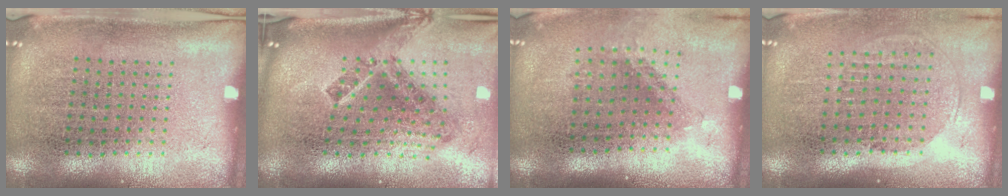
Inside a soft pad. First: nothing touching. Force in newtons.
{"total": 2.4, "press": 1.5, "slide": 1.9}
{"total": 1.4, "press": 1.0, "slide": 1.0}
{"total": 1.3, "press": 1.2, "slide": 0.6}